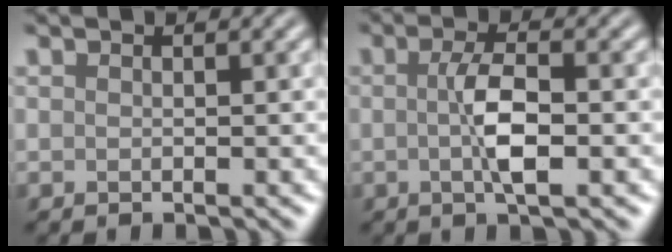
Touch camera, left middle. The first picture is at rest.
{"total": 3.7, "force": [-0.2, 0.9, 3.6], "torque": [-0.067, 0.001, -0.005]}